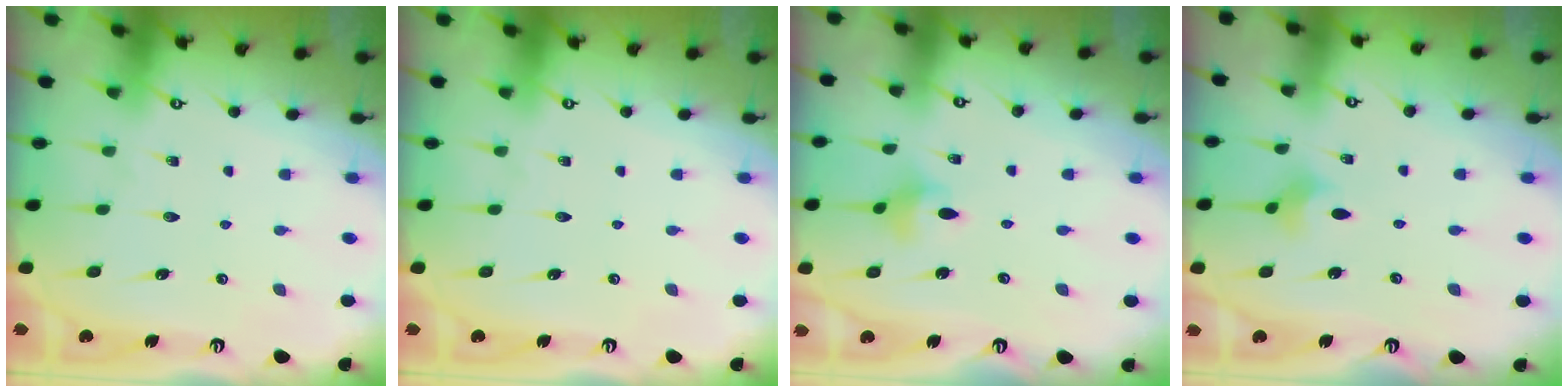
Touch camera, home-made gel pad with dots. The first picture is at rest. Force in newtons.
{"total": 0.0}
{"total": 3.7, "press": 3.7, "slide": 0.5}
{"total": 2.9, "press": 2.8, "slide": 0.6}